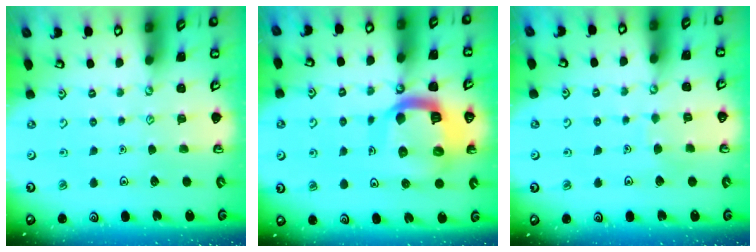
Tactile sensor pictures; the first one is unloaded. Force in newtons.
{"total": 15.8, "press": 15.7, "slide": 1.9}
{"total": 3.8, "press": 3.8, "slide": 0.2}